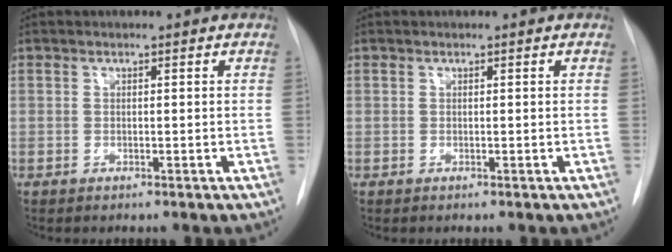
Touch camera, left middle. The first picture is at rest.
{"total": 0.0}